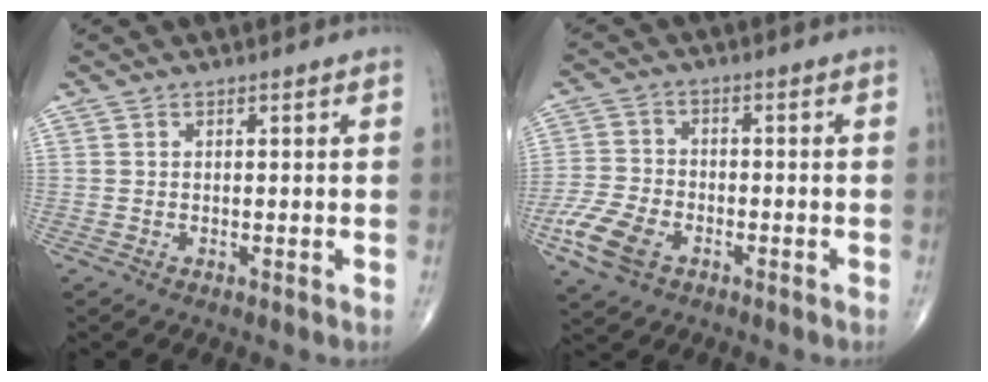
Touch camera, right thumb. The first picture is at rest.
{"total": 8.6, "force": [-4.1, 5.4, 5.3], "torque": [-0.112, 0.009, -0.080]}